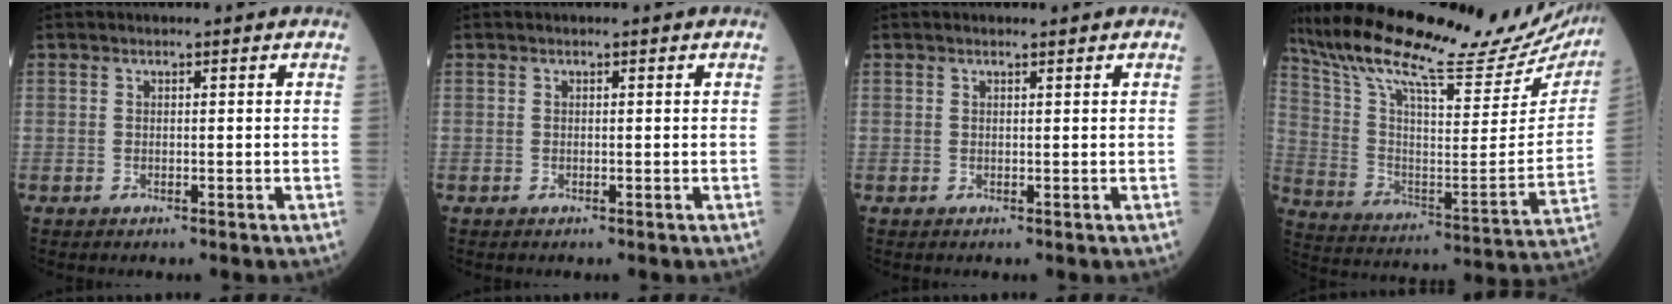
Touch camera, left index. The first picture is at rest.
{"total": 0.0}
{"total": 0.7, "force": [0.6, 0.0, 0.3], "torque": [-0.011, 0.003, 0.010]}
{"total": 31.8, "force": [27.3, 5.2, 15.4], "torque": [-0.271, -0.047, 0.384]}